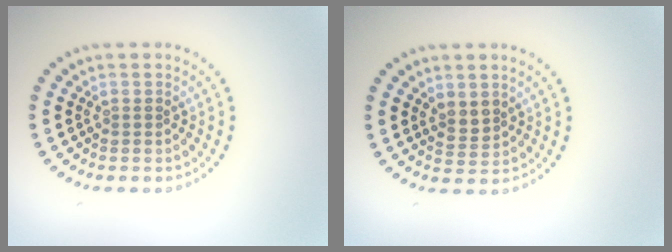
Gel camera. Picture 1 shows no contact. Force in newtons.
{"total": 1.6, "press": 1.4, "slide": 0.8}